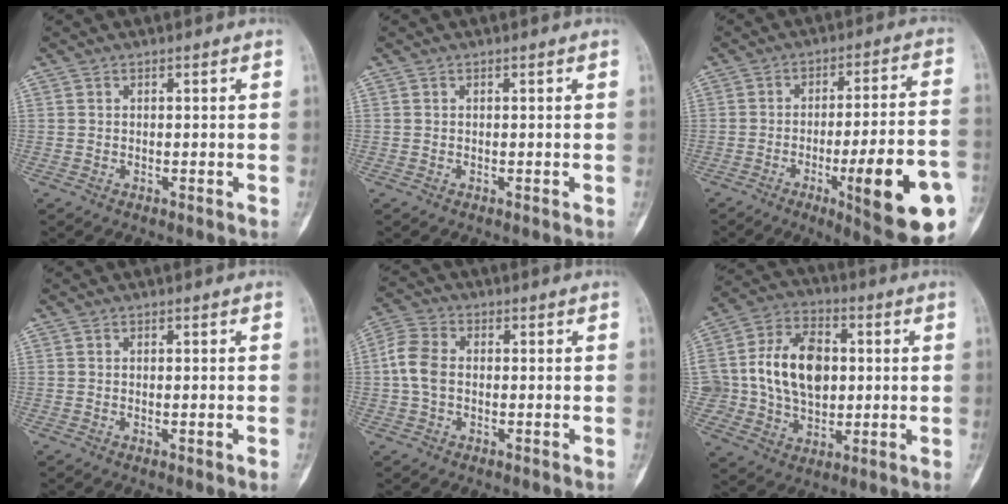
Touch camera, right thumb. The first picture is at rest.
{"total": 0.0}
{"total": 20.2, "force": [-6.8, 3.8, 18.6], "torque": [-0.227, 0.013, -0.086]}
{"total": 1.8, "force": [-0.4, 0.2, 1.7], "torque": [-0.025, -0.001, -0.003]}
{"total": 6.3, "force": [-0.4, 4.5, 4.4], "torque": [-0.093, 0.018, -0.018]}
{"total": 17.0, "force": [1.4, 12.4, 11.5], "torque": [-0.166, 0.018, 0.030]}